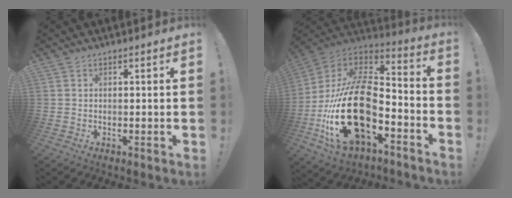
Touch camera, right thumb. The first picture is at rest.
{"total": 27.4, "force": [-7.0, 15.3, 21.6], "torque": [-0.431, 0.024, -0.107]}